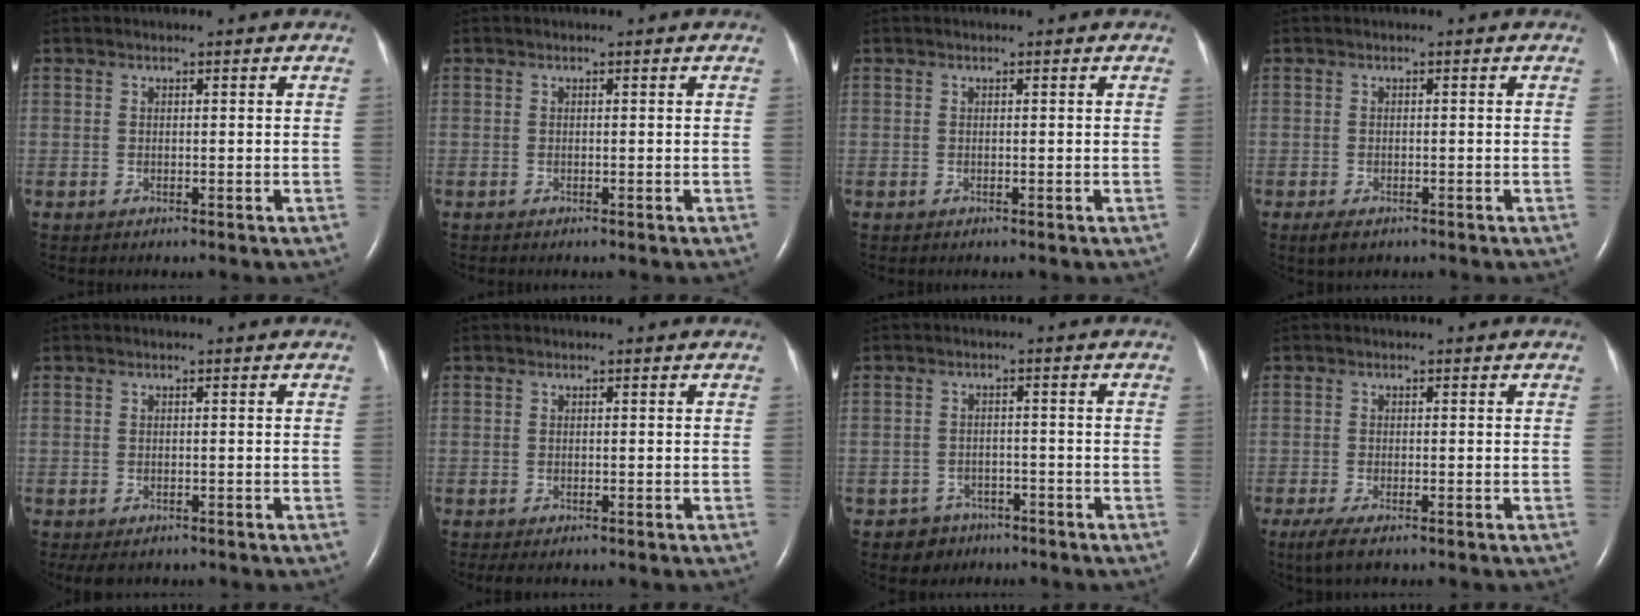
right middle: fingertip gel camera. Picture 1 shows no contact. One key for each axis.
{"total": 0.0}
{"total": 0.0}
{"total": 2.2, "fx": -1.3, "fy": 1.0, "fz": 1.4, "tx": -0.033, "ty": -0.004, "tz": -0.015}
{"total": 2.5, "fx": -1.9, "fy": 1.4, "fz": 1.0, "tx": -0.014, "ty": -0.004, "tz": -0.021}
{"total": 0.9, "fx": -0.6, "fy": 0.4, "fz": 0.6, "tx": -0.009, "ty": -0.002, "tz": -0.006}
{"total": 3.8, "fx": -2.5, "fy": 2.8, "fz": -0.3, "tx": -0.002, "ty": 0.011, "tz": -0.035}
{"total": 3.1, "fx": -2.0, "fy": 0.6, "fz": 2.3, "tx": -0.055, "ty": -0.011, "tz": -0.037}